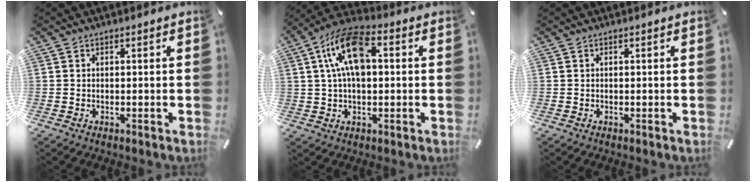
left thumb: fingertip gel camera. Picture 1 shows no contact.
{"total": 12.7, "force": [3.0, 7.2, 10.0], "torque": [-0.200, 0.008, 0.056]}
{"total": 0.0}